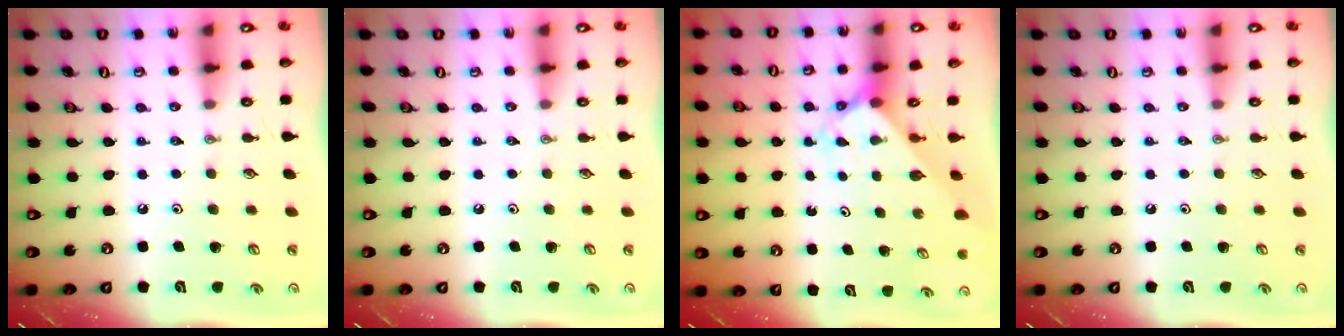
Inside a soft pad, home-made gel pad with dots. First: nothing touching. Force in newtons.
{"total": 0.0}
{"total": 2.0, "press": 2.0, "slide": 0.1}
{"total": 0.0}